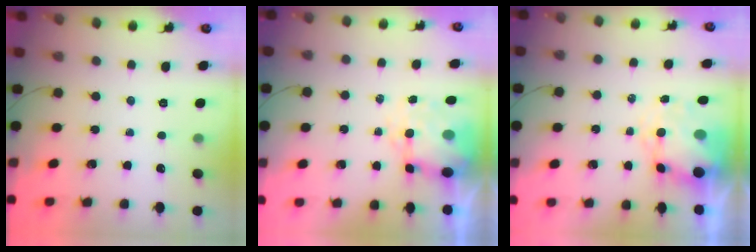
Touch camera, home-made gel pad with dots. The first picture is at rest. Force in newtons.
{"total": 9.2, "press": 9.0, "slide": 1.6}
{"total": 6.9, "press": 6.6, "slide": 1.8}